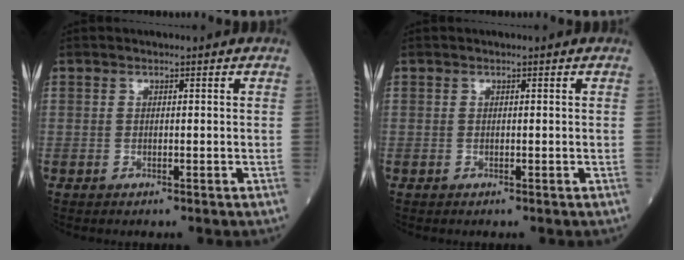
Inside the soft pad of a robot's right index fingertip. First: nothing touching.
{"total": 0.0}